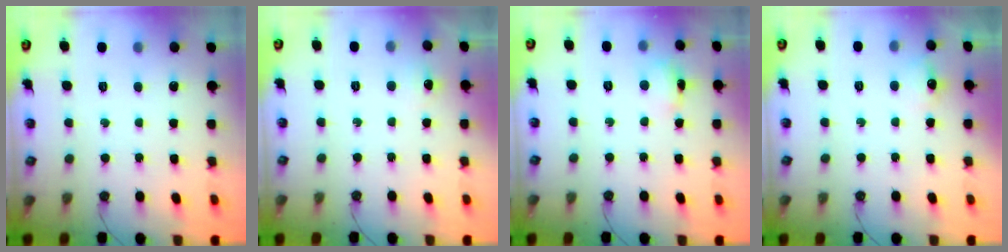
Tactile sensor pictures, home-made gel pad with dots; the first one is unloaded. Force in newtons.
{"total": 3.9, "press": 3.8, "slide": 0.5}
{"total": 4.9, "press": 4.9, "slide": 0.4}
{"total": 7.2, "press": 7.1, "slide": 0.9}